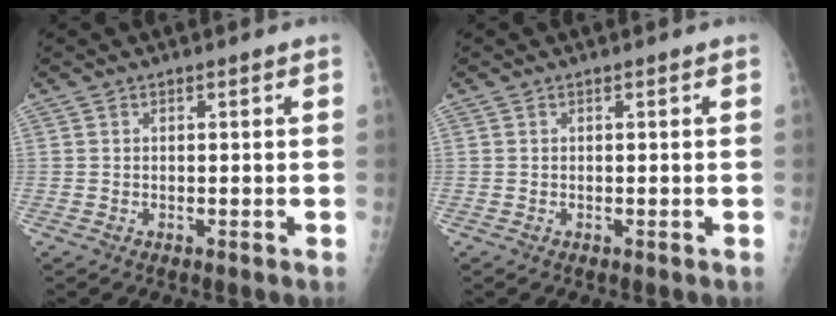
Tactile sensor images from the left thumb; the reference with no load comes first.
{"total": 0.0}